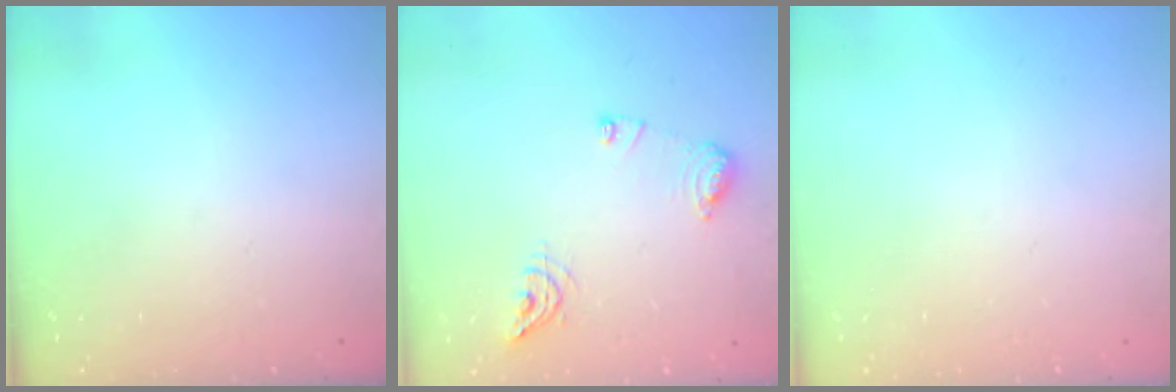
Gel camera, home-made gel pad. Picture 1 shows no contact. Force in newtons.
{"total": 9.0, "press": 9.0, "slide": 0.7}
{"total": 0.0}